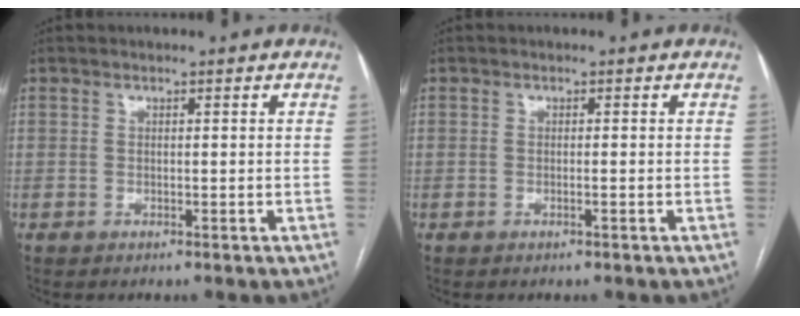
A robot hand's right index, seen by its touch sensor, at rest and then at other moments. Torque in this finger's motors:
{"motor_torque": [-0.17, -0.07, -0.06, 0.00]}